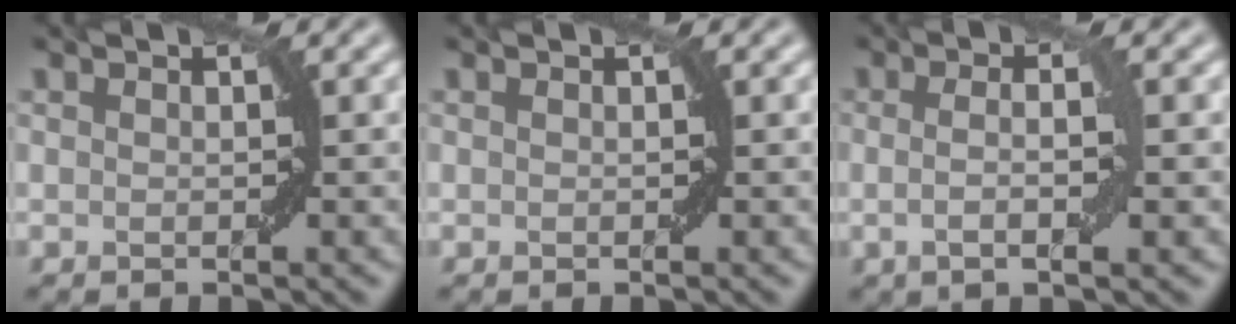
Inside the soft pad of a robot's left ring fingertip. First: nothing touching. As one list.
[{"total": 0.0}, {"total": 3.2, "force": [-0.2, 0.6, 3.2], "torque": [-0.057, -0.005, -0.004]}]